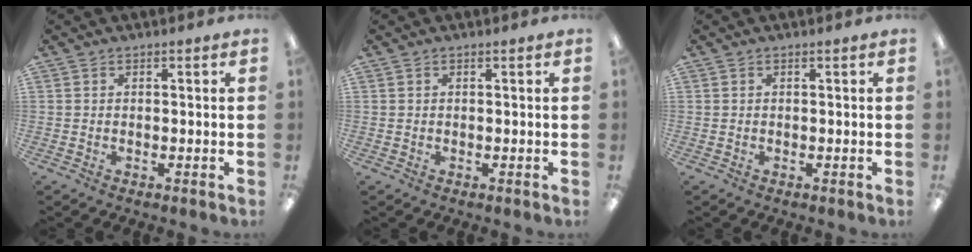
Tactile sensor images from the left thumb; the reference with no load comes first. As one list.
[{"total": 0.0}, {"total": 0.0}]